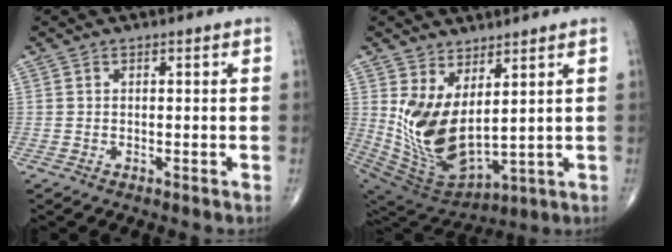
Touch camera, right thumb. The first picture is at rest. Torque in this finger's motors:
{"motor_torque": [-0.83, 1.97, 1.54, 0.35, 0.28]}